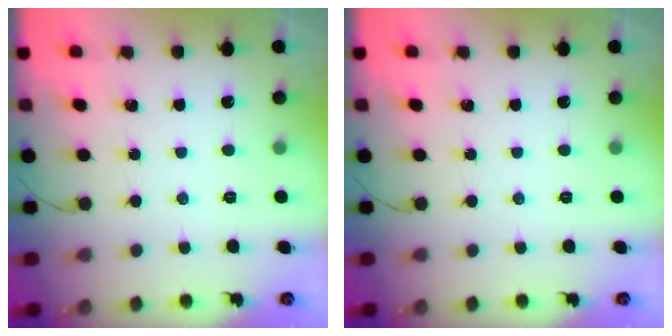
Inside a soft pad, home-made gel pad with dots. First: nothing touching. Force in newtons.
{"total": 0.0}